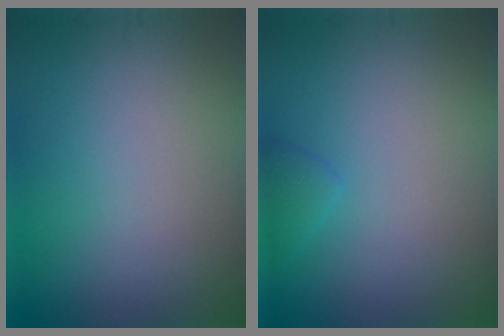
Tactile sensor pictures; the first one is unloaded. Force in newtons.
{"total": 1.0, "press": 1.0, "slide": 0.1}